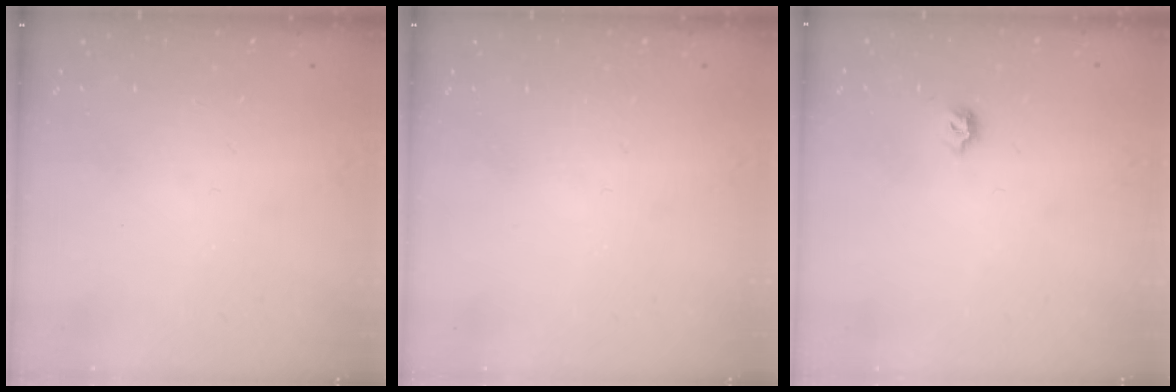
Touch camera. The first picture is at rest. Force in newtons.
{"total": 0.0}
{"total": 3.7, "press": 3.6, "slide": 0.6}